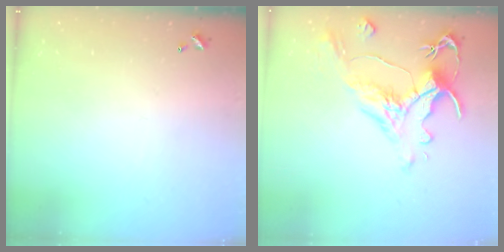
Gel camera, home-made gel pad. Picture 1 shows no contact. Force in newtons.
{"total": 1.5, "press": 0.2, "slide": 1.5}